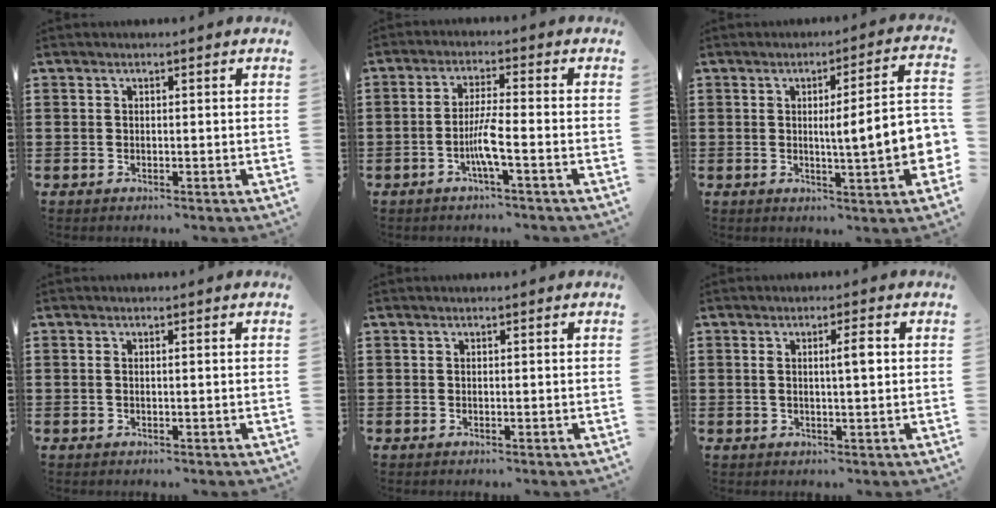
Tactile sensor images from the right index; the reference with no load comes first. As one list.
[{"total": 4.8, "force": [-1.7, 0.1, 4.4], "torque": [-0.093, -0.009, -0.036]}, {"total": 8.6, "force": [-0.4, 0.8, 8.5], "torque": [-0.132, -0.012, -0.013]}, {"total": 0.6, "force": [0.1, 0.0, 0.6], "torque": [-0.011, -0.003, 0.002]}, {"total": 0.0}, {"total": 3.1, "force": [0.7, 0.5, 3.0], "torque": [-0.056, 0.002, 0.009]}]